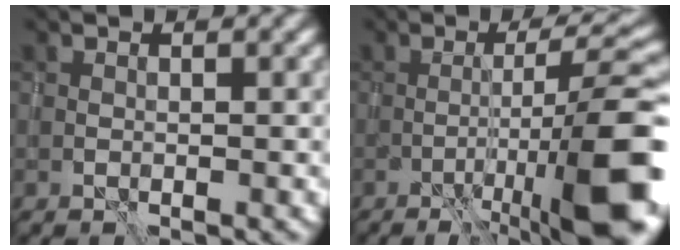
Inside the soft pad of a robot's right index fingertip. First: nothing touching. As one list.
[{"total": 11.0, "force": [-4.7, 1.8, 9.8], "torque": [-0.140, 0.010, -0.072]}]